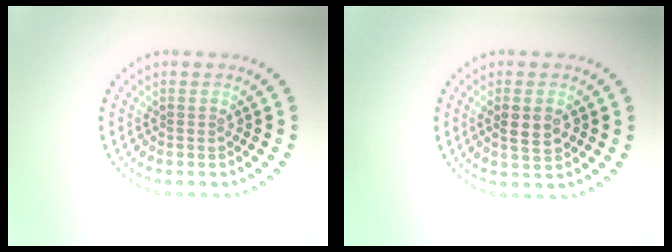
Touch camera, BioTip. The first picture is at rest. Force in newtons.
{"total": 2.5, "press": 2.5, "slide": 0.3}